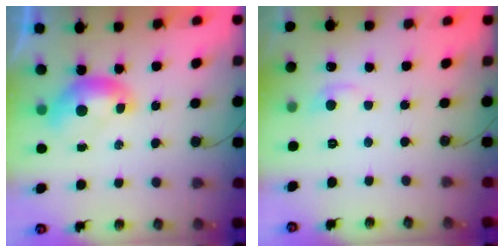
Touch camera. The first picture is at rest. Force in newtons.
{"total": 1.8, "press": 1.5, "slide": 0.9}